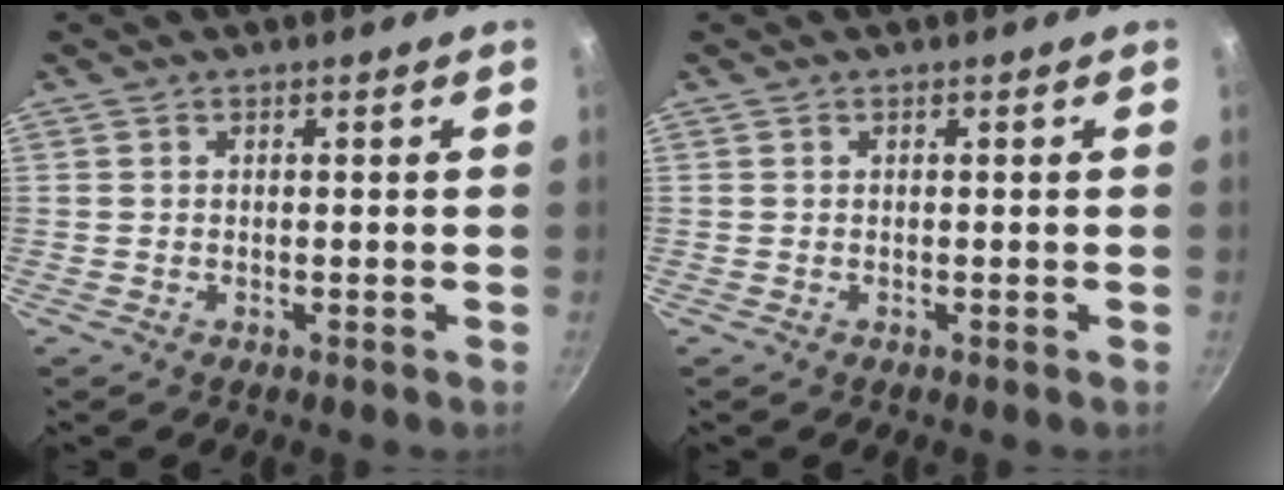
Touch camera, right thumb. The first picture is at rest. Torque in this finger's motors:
{"motor_torque": [0.00, 0.00, 0.13, -0.13, 0.00]}